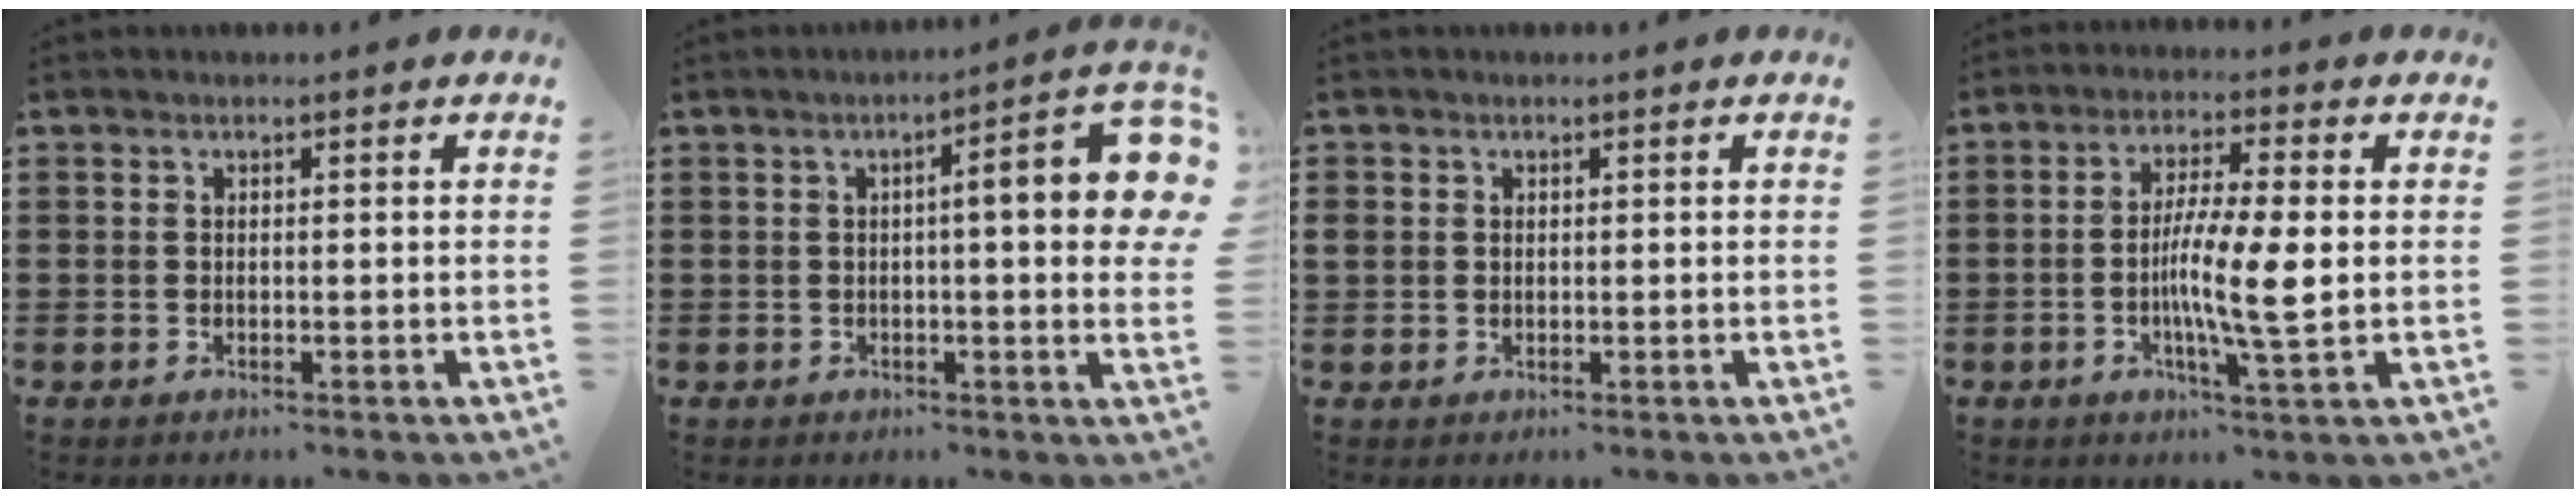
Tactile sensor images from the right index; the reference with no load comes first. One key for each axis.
{"total": 9.0, "fx": 1.7, "fy": 1.5, "fz": 8.8, "tx": -0.126, "ty": -0.006, "tz": 0.022}
{"total": 1.2, "fx": 0.2, "fy": 1.1, "fz": 0.3, "tx": -0.008, "ty": 0.006, "tz": 0.003}
{"total": 8.7, "fx": -0.8, "fy": 0.7, "fz": 8.7, "tx": -0.149, "ty": -0.004, "tz": -0.015}